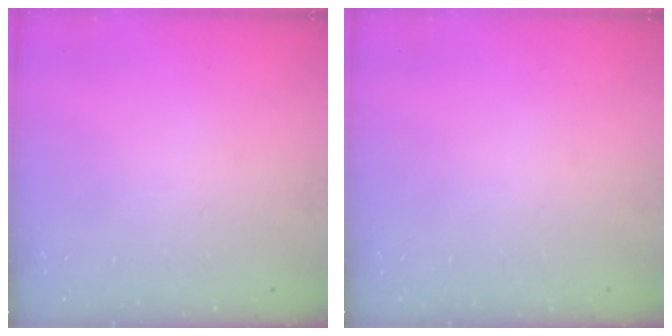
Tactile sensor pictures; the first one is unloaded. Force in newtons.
{"total": 0.0}